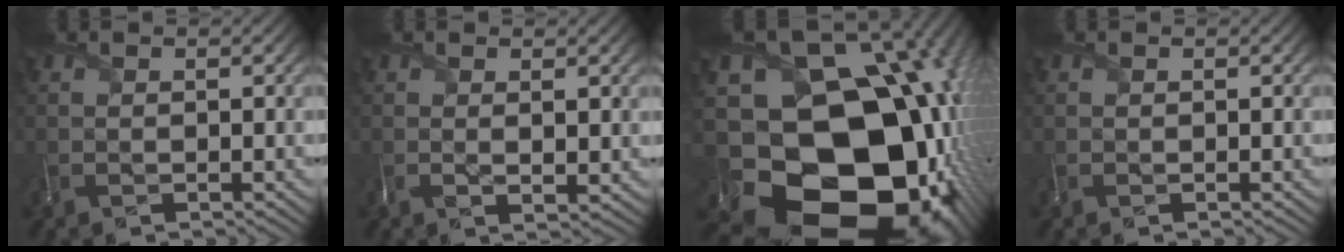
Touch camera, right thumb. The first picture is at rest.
{"total": 2.0, "force": [0.5, 0.4, 1.9], "torque": [-0.038, -0.006, 0.010]}
{"total": 24.6, "force": [-7.6, 18.8, 14.0], "torque": [-0.259, -0.062, -0.116]}
{"total": 0.0}